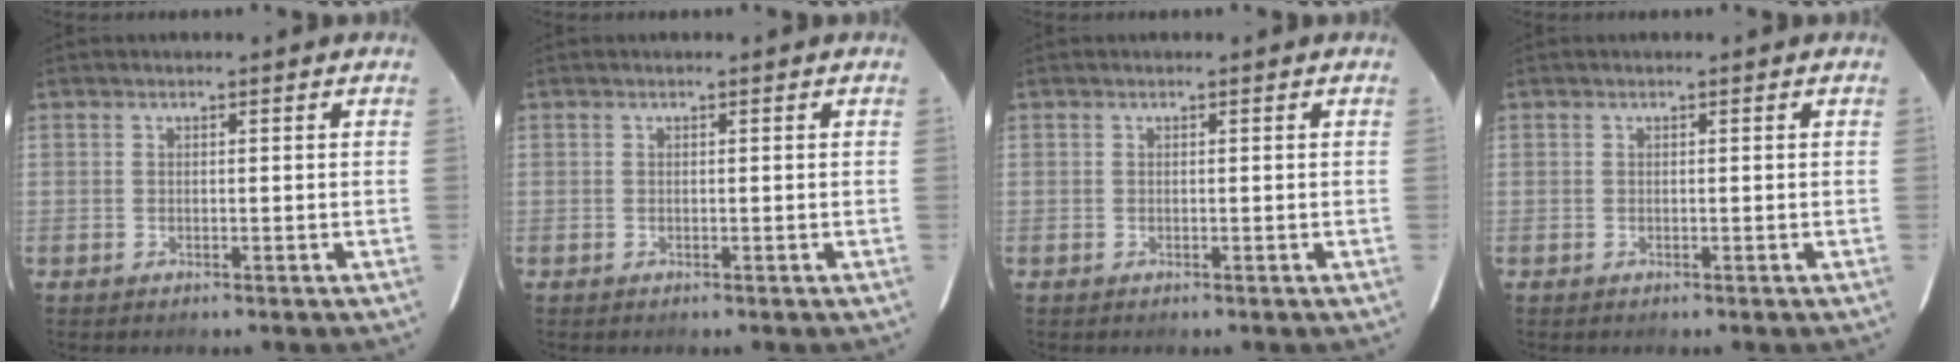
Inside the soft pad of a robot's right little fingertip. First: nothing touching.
{"total": 0.0}
{"total": 0.0}
{"total": 0.0}